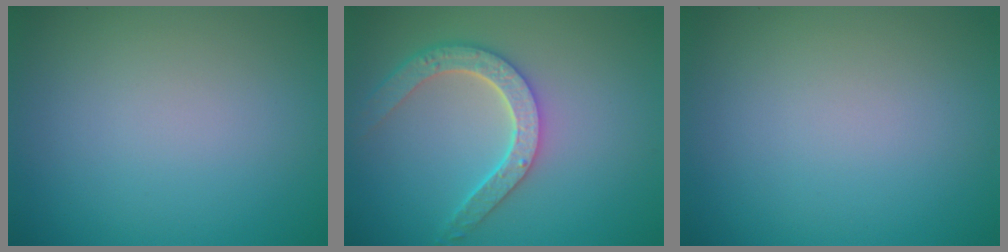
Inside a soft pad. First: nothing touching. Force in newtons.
{"total": 4.6, "press": 3.7, "slide": 2.8}
{"total": 0.0}